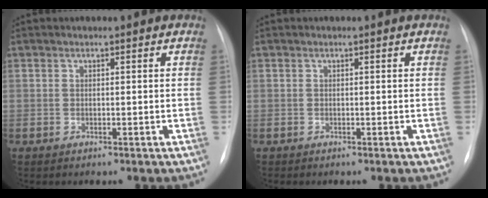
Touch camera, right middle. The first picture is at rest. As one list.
[{"total": 0.0}]